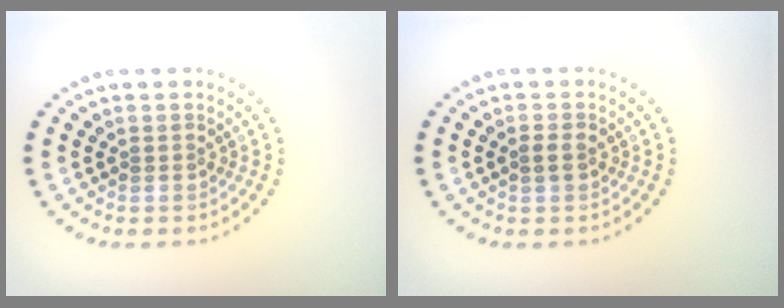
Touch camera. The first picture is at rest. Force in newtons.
{"total": 1.2, "press": 1.2, "slide": 0.1}